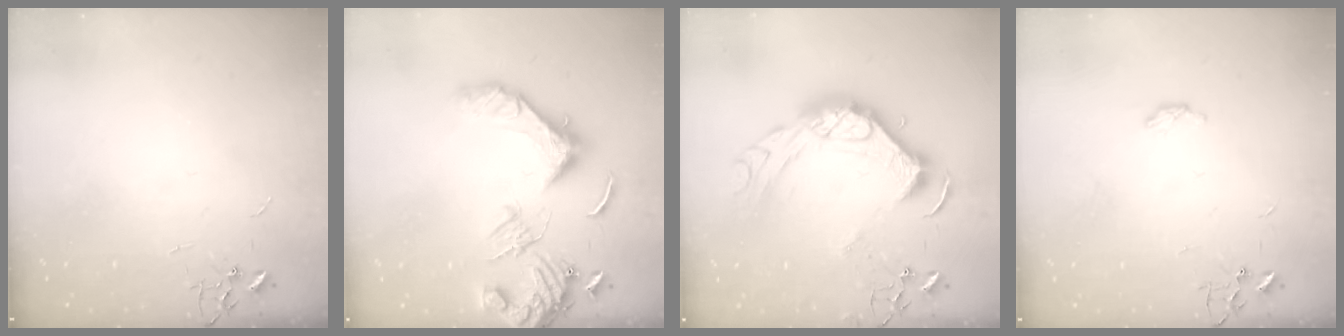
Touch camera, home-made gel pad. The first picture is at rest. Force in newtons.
{"total": 16.2, "press": 16.0, "slide": 2.2}
{"total": 19.9, "press": 19.9, "slide": 1.4}
{"total": 2.8, "press": 2.8, "slide": 0.5}